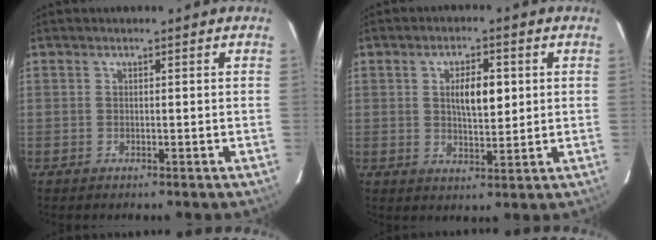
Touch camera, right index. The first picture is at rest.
{"total": 6.1, "force": [1.3, 2.2, 5.5], "torque": [-0.092, 0.005, 0.025]}